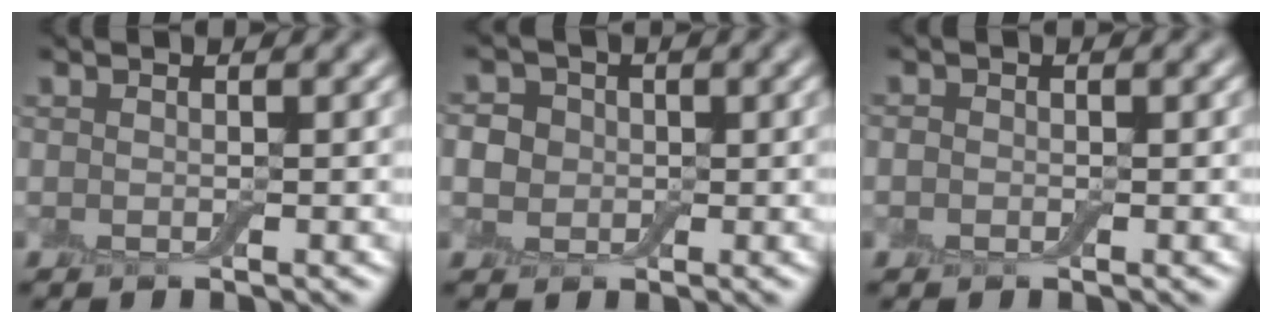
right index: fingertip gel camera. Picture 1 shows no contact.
{"total": 4.3, "force": [0.4, 3.8, 1.9], "torque": [-0.020, 0.024, -0.017]}
{"total": 0.8, "force": [-0.2, 0.7, 0.3], "torque": [-0.003, -0.002, -0.006]}